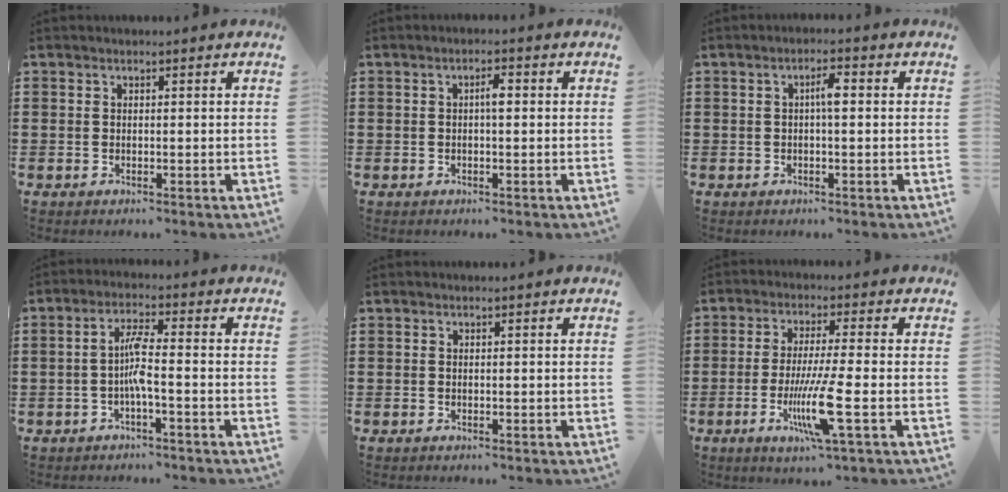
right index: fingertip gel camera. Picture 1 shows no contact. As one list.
[{"total": 2.1, "force": [0.1, 0.6, 2.0], "torque": [-0.038, 0.002, -0.001]}, {"total": 2.7, "force": [0.2, 0.6, 2.6], "torque": [-0.050, 0.002, 0.002]}, {"total": 4.4, "force": [-1.2, 0.5, 4.2], "torque": [-0.087, 0.000, -0.027]}, {"total": 0.0}, {"total": 9.1, "force": [-2.8, 0.4, 8.6], "torque": [-0.177, -0.024, -0.056]}]